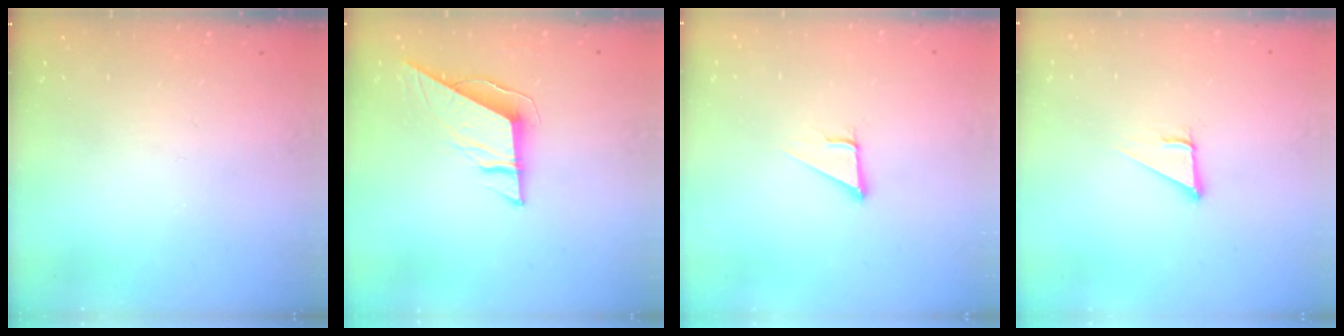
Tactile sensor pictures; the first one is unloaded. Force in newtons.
{"total": 8.4, "press": 8.3, "slide": 0.7}
{"total": 2.8, "press": 2.8, "slide": 0.1}
{"total": 2.8, "press": 2.8, "slide": 0.1}